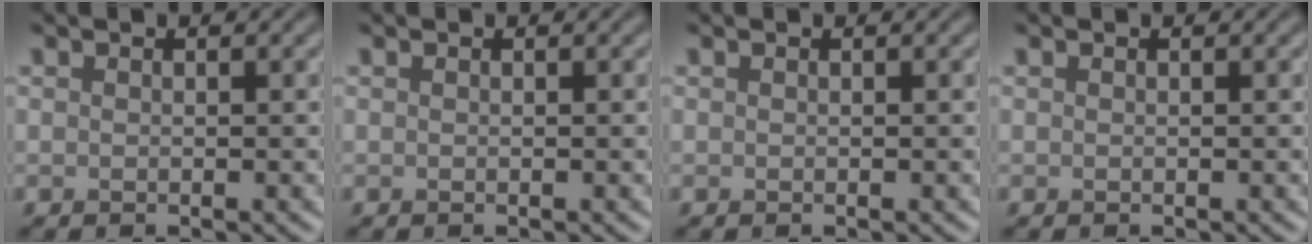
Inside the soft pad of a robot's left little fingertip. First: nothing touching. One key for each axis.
{"total": 0.0}
{"total": 0.0}
{"total": 0.0}